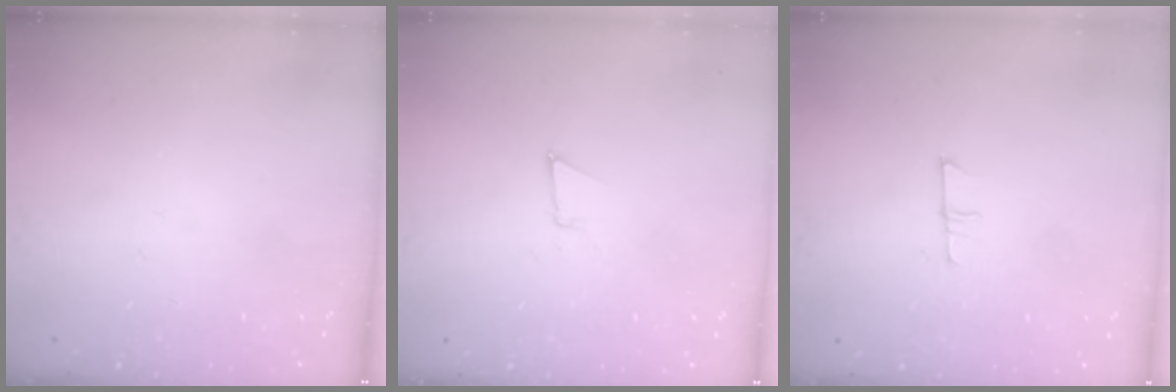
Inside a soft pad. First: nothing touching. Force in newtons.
{"total": 3.8, "press": 3.7, "slide": 0.6}
{"total": 5.3, "press": 5.3, "slide": 0.4}